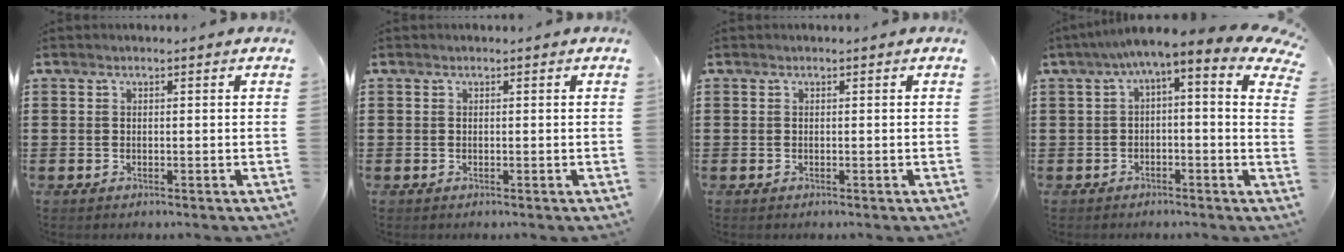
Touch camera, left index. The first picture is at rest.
{"total": 0.0}
{"total": 0.0}
{"total": 3.0, "force": [0.3, 0.0, 2.9], "torque": [-0.065, -0.024, -0.007]}